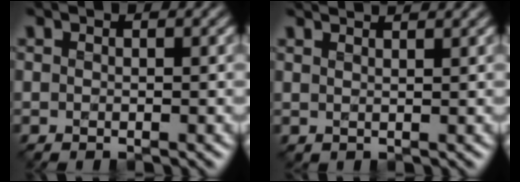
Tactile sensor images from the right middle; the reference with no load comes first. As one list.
[{"total": 3.3, "force": [3.0, 0.8, 1.0], "torque": [0.004, 0.016, 0.015]}]